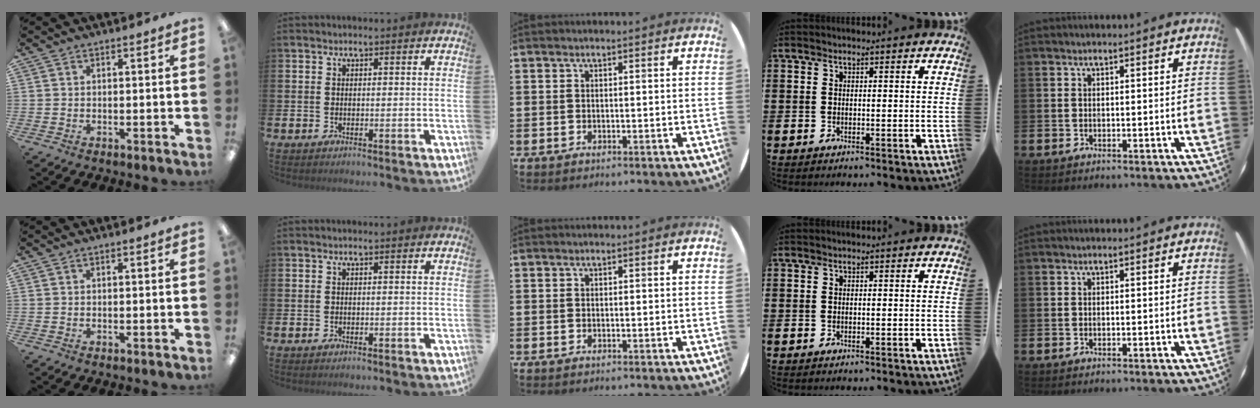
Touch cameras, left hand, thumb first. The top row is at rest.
{}